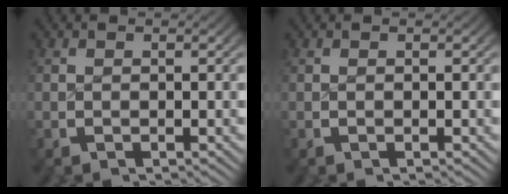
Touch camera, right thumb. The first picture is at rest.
{"total": 0.0}